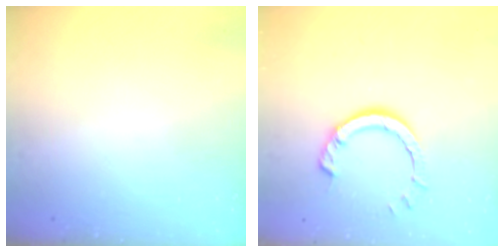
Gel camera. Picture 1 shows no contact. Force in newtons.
{"total": 6.3, "press": 6.3, "slide": 0.6}